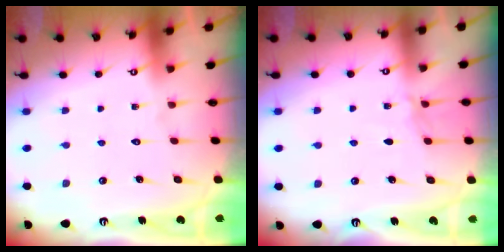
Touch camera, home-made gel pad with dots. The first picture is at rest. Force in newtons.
{"total": 4.5, "press": 4.5, "slide": 0.5}